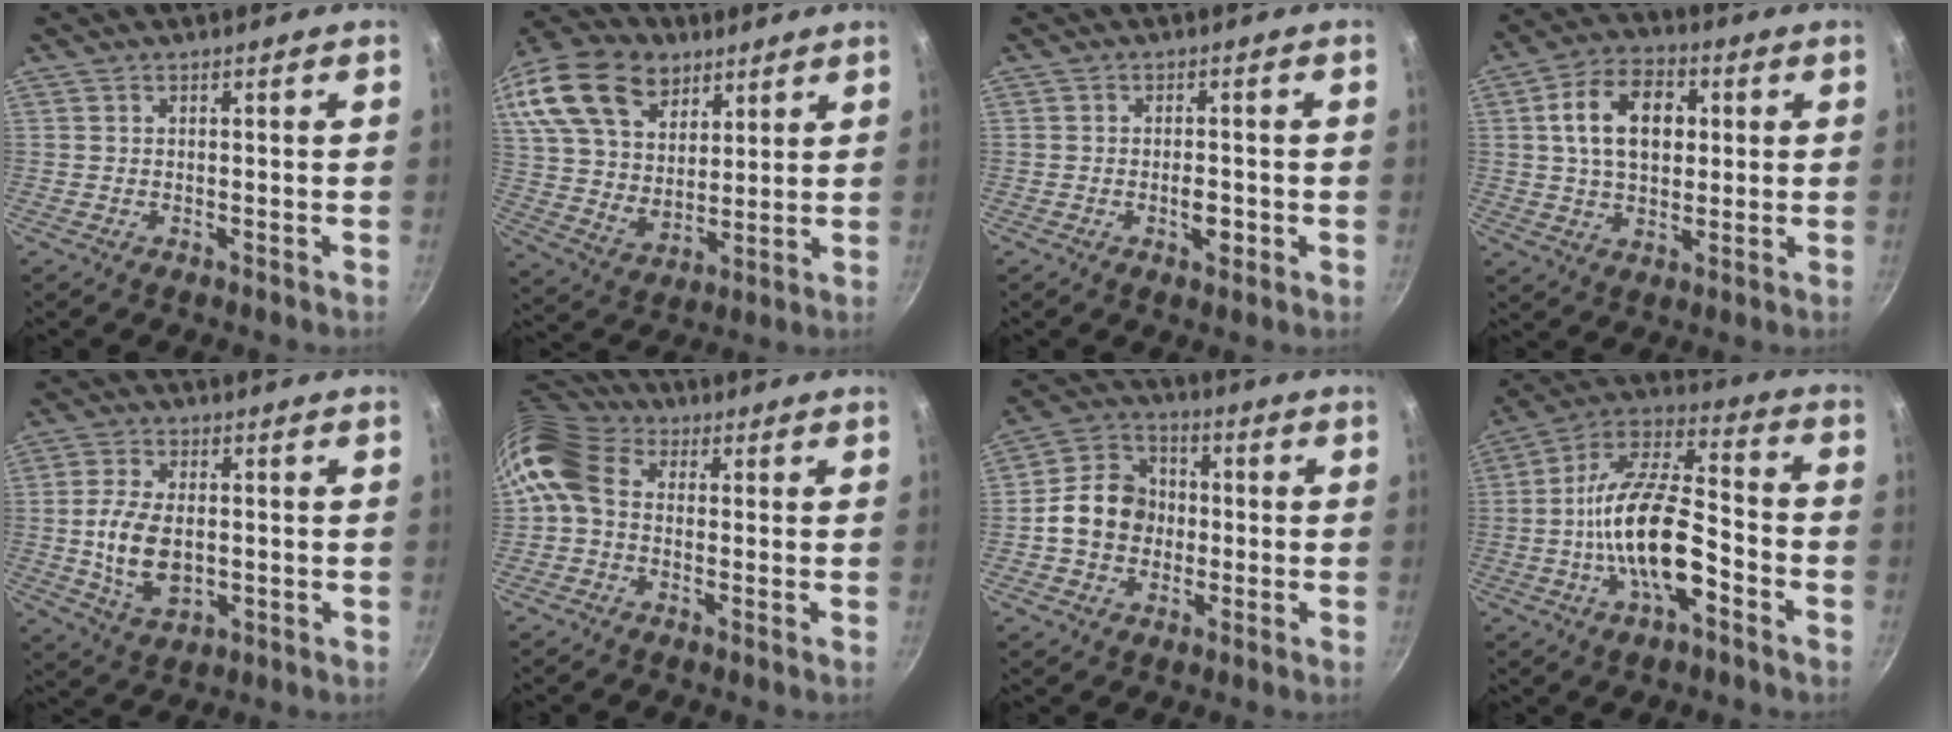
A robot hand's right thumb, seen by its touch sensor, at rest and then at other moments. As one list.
[{"total": 25.0, "force": [13.4, 16.2, 13.5], "torque": [-0.266, -0.004, 0.247]}, {"total": 3.5, "force": [-1.0, 1.8, 2.8], "torque": [-0.030, 0.008, -0.016]}, {"total": 13.0, "force": [2.4, 8.7, 9.3], "torque": [-0.134, 0.012, 0.033]}, {"total": 10.0, "force": [-0.3, 5.9, 8.0], "torque": [-0.151, -0.001, -0.001]}, {"total": 9.5, "force": [0.2, 7.4, 6.0], "torque": [-0.109, 0.025, -0.018]}, {"total": 10.2, "force": [-0.7, 8.7, 5.3], "torque": [-0.059, 0.022, -0.028]}, {"total": 18.4, "force": [-5.4, 7.8, 15.8], "torque": [-0.271, 0.043, -0.113]}]